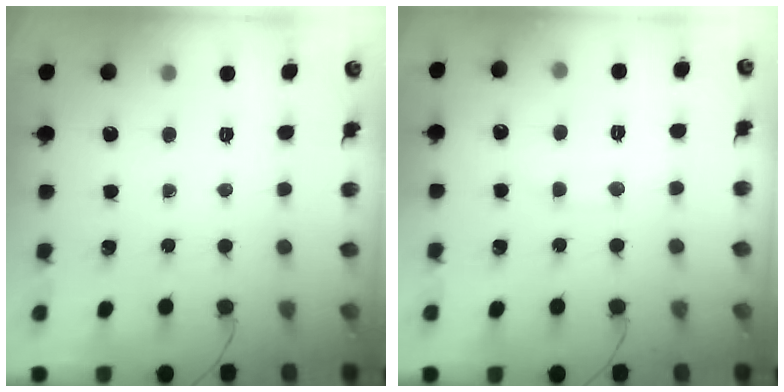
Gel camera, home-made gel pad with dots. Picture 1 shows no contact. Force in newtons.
{"total": 7.3, "press": 7.3, "slide": 0.9}